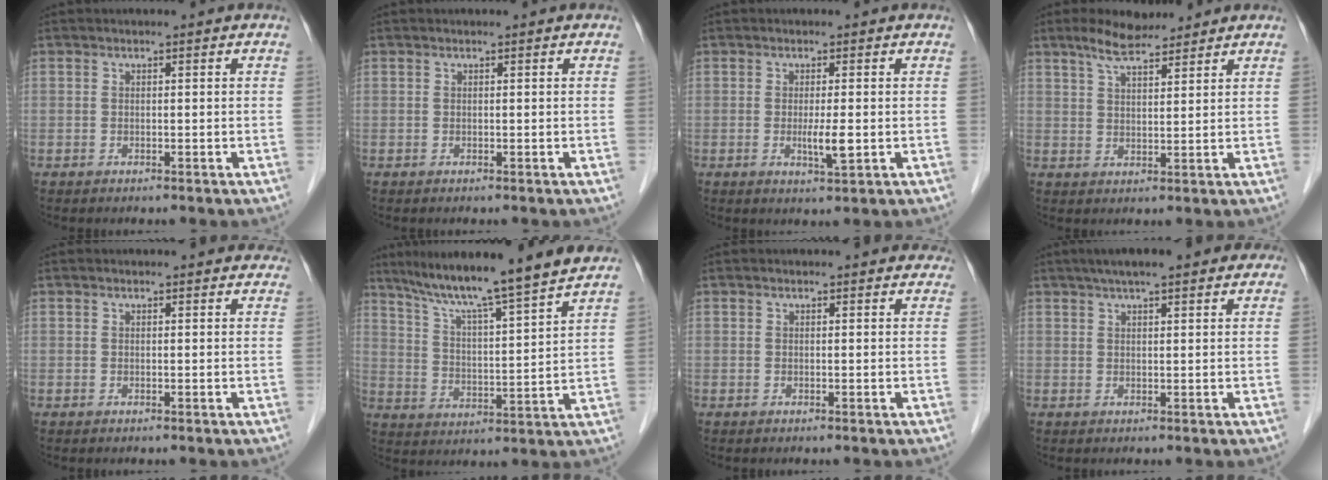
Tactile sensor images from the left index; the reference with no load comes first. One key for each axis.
{"total": 0.0}
{"total": 2.9, "fx": -0.4, "fy": 0.3, "fz": 2.9, "tx": -0.054, "ty": -0.006, "tz": -0.005}
{"total": 5.8, "fx": 4.8, "fy": 1.3, "fz": 3.0, "tx": -0.067, "ty": 0.015, "tz": 0.087}
{"total": 4.3, "fx": 4.1, "fy": 1.2, "fz": 0.9, "tx": -0.003, "ty": 0.015, "tz": 0.034}
{"total": 14.6, "fx": 12.7, "fy": -1.4, "fz": 7.1, "tx": -0.122, "ty": 0.004, "tz": 0.199}
{"total": 3.9, "fx": 3.7, "fy": 1.2, "fz": 0.8, "tx": -0.002, "ty": 0.015, "tz": 0.030}
{"total": 7.9, "fx": 5.9, "fy": 1.6, "fz": 5.1, "tx": -0.068, "ty": 0.036, "tz": 0.080}